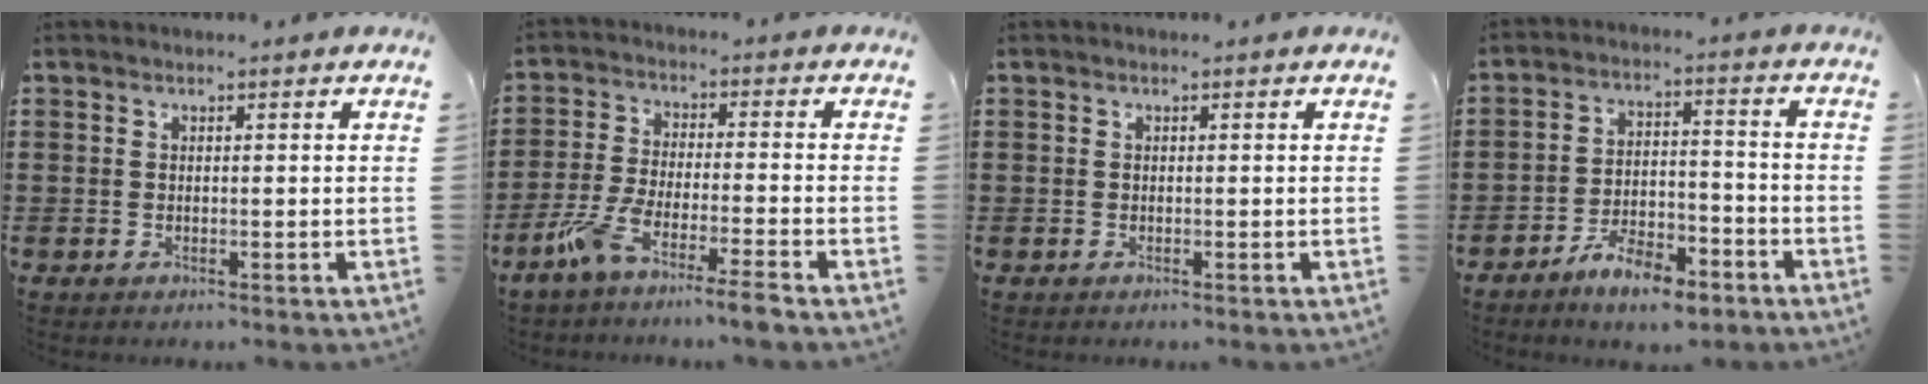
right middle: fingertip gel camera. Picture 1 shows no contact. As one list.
[{"total": 7.0, "force": [-5.7, -0.3, 4.0], "torque": [-0.090, -0.018, -0.110]}, {"total": 0.0}, {"total": 7.8, "force": [-6.4, 2.2, 3.9], "torque": [-0.068, 0.014, -0.118]}]